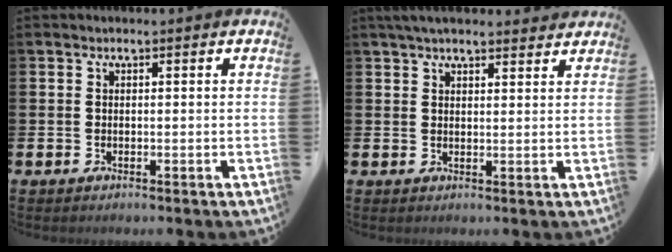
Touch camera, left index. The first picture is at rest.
{"total": 3.6, "force": [3.3, 0.8, 1.3], "torque": [-0.031, -0.006, 0.062]}